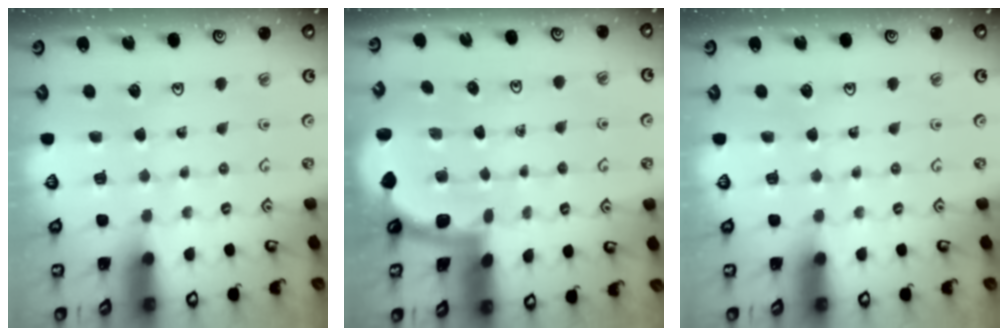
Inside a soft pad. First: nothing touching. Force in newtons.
{"total": 1.8, "press": 1.8, "slide": 0.1}
{"total": 0.0}